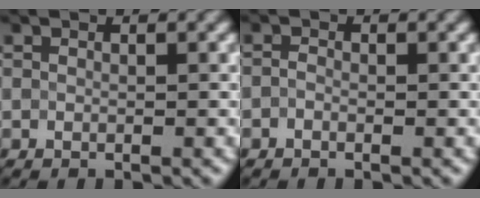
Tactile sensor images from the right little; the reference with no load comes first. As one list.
[{"total": 0.7, "force": [-0.4, 0.4, 0.4], "torque": [-0.007, 0.000, -0.011]}]